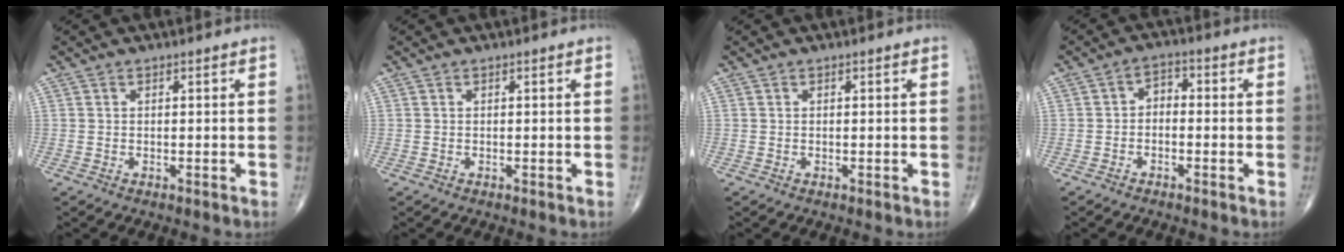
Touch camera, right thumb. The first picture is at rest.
{"total": 0.0}
{"total": 0.0}
{"total": 3.1, "force": [-0.8, 2.1, 2.2], "torque": [-0.021, 0.022, -0.026]}